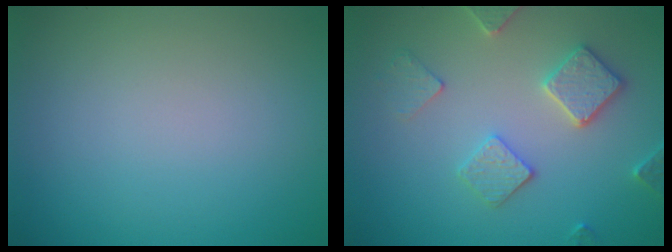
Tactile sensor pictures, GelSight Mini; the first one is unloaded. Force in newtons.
{"total": 3.4, "press": 3.4, "slide": 0.3}